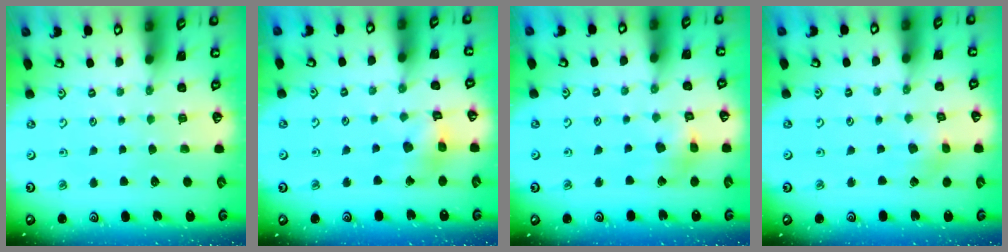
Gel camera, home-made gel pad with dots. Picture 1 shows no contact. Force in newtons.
{"total": 8.7, "press": 8.6, "slide": 0.9}
{"total": 8.4, "press": 8.4, "slide": 1.0}
{"total": 2.8, "press": 2.8, "slide": 0.4}